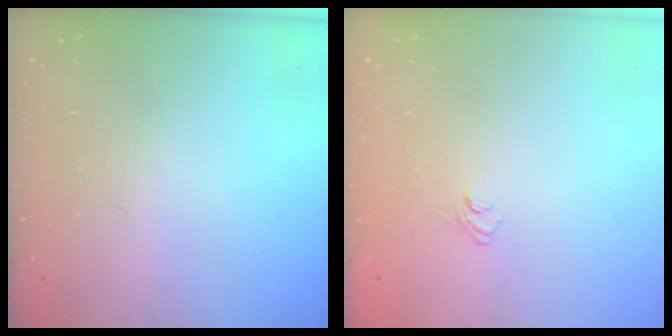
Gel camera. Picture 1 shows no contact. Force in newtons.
{"total": 4.3, "press": 4.0, "slide": 1.4}